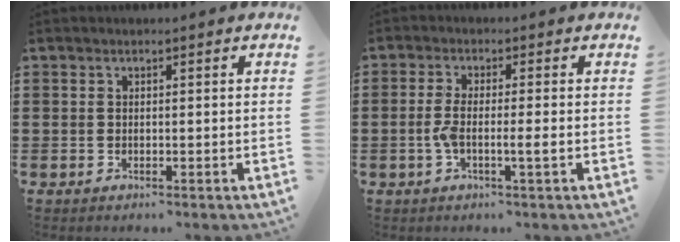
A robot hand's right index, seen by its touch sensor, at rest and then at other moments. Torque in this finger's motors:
{"motor_torque": [0.96, -0.75, 0.57, 0.11]}